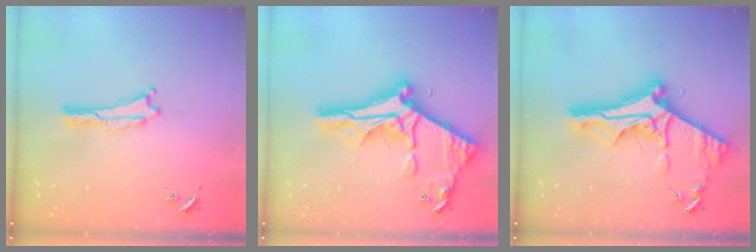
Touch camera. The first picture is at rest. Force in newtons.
{"total": 12.1, "press": 12.0, "slide": 1.4}
{"total": 11.8, "press": 11.7, "slide": 1.4}